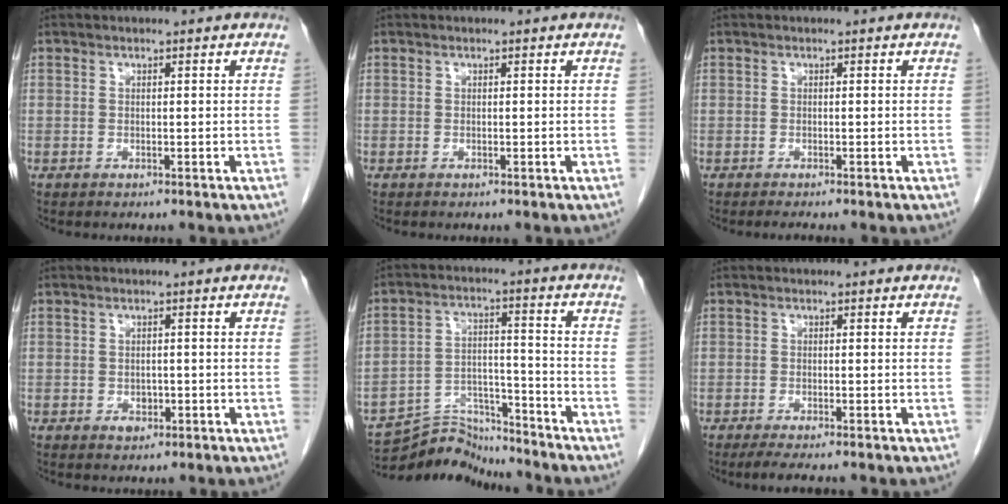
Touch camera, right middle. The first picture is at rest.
{"total": 0.0}
{"total": 1.0, "force": [-0.9, -0.1, 0.4], "torque": [-0.008, -0.003, -0.013]}
{"total": 1.5, "force": [-0.6, 1.2, 0.8], "torque": [-0.011, 0.003, -0.003]}
{"total": 9.0, "force": [-8.9, 0.9, -0.5], "torque": [0.012, 0.026, -0.160]}
{"total": 2.9, "force": [-2.3, 0.2, 1.8], "torque": [-0.031, -0.008, -0.036]}